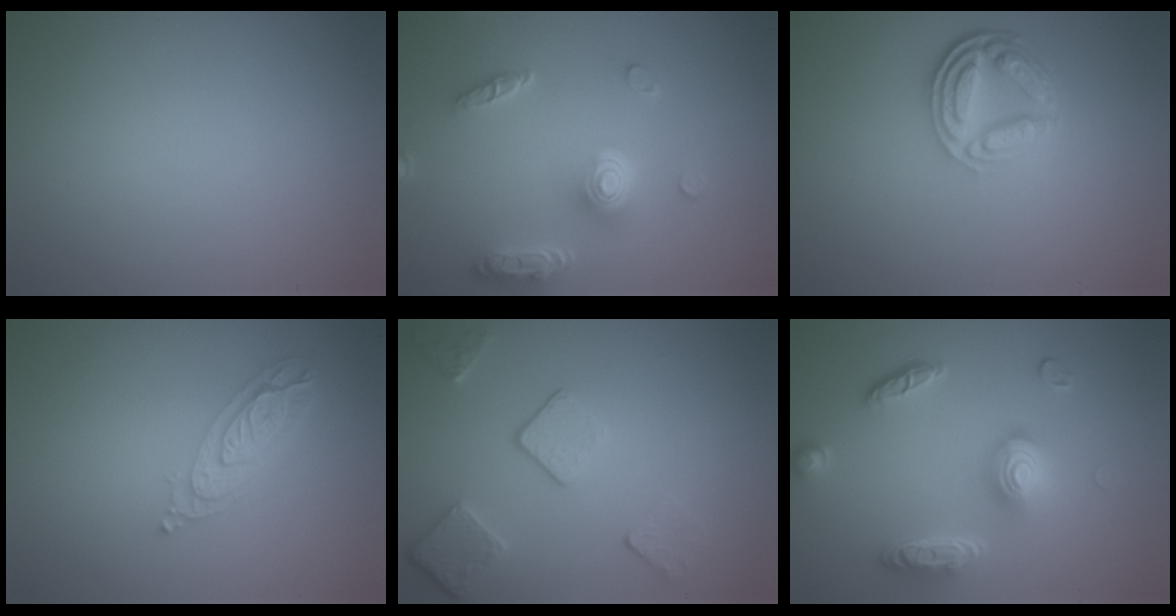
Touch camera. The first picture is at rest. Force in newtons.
{"total": 5.0, "press": 3.8, "slide": 3.2}
{"total": 4.7, "press": 3.6, "slide": 3.1}
{"total": 3.8, "press": 2.9, "slide": 2.4}
{"total": 3.5, "press": 2.8, "slide": 2.1}
{"total": 5.2, "press": 3.8, "slide": 3.5}